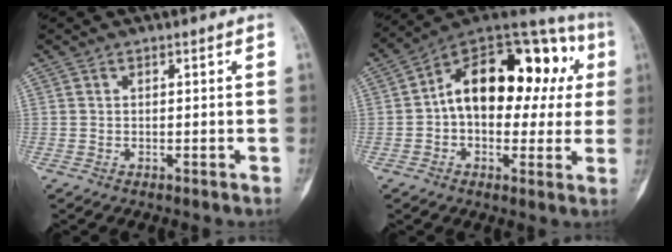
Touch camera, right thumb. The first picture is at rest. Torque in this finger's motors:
{"motor_torque": [1.97, 2.24, 1.29, 0.27, 0.14]}